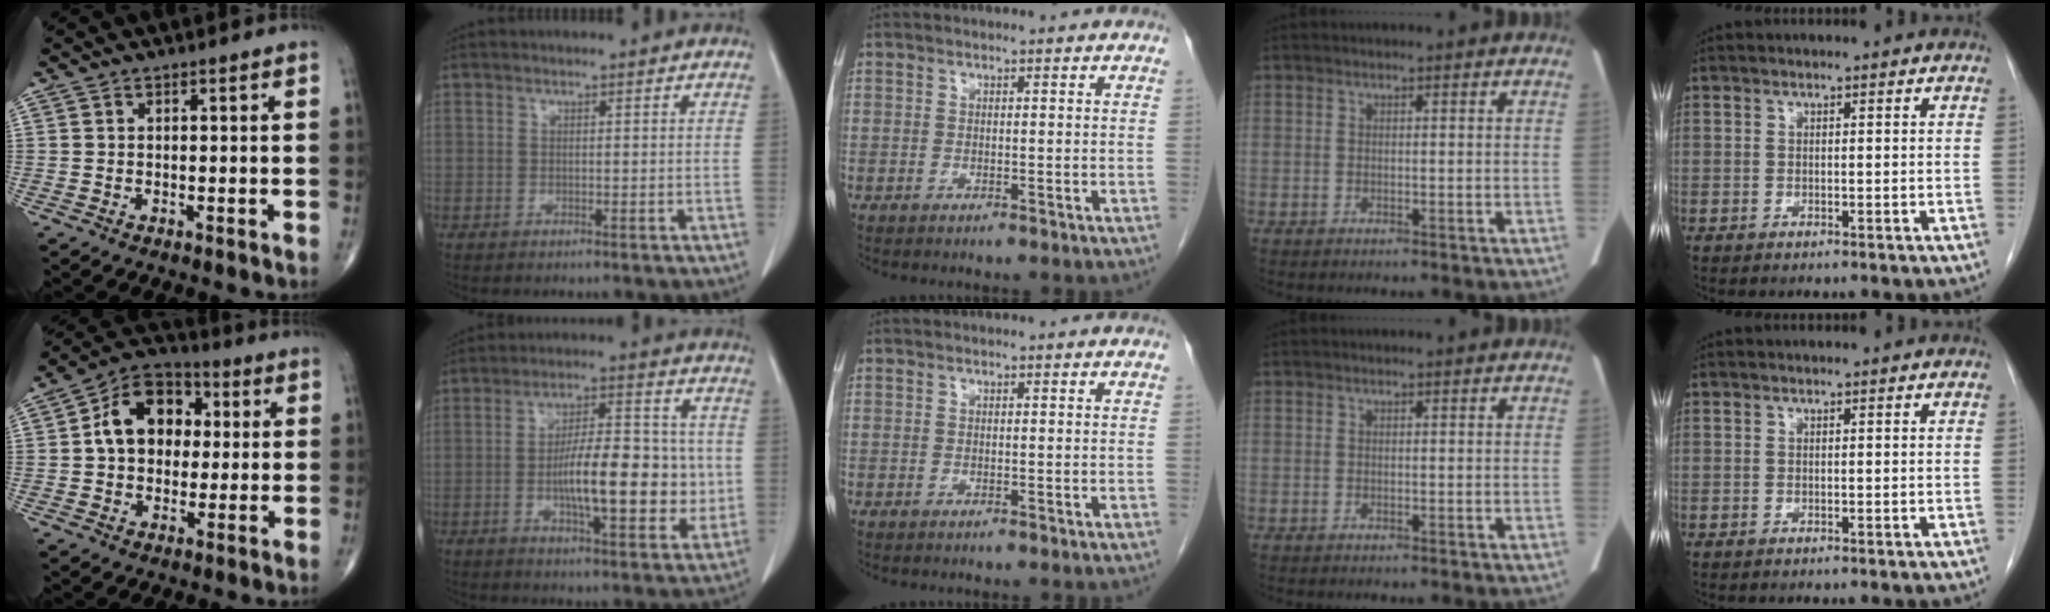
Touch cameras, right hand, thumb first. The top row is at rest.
{"thumb": {"total": 13.4, "force": [1.9, 9.9, 8.9], "torque": [-0.110, 0.022, 0.020]}, "index": {"total": 14.1, "force": [-1.6, 4.5, 13.3], "torque": [-0.212, 0.017, -0.024]}}